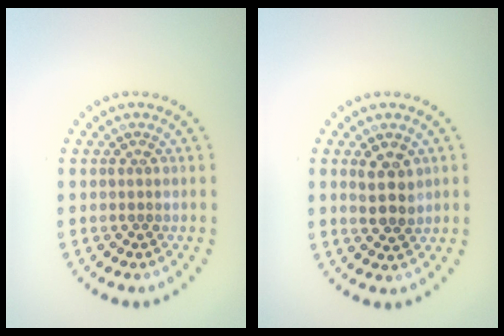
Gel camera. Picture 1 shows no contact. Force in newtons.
{"total": 2.8, "press": 2.6, "slide": 0.9}